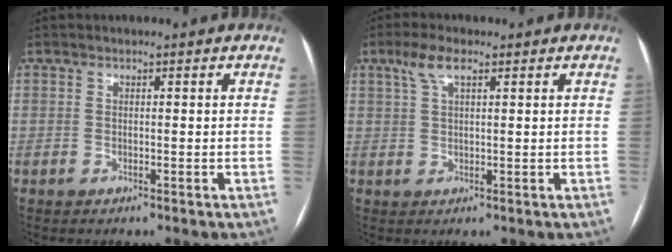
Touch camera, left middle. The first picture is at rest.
{"total": 3.8, "force": [2.2, 1.0, 2.9], "torque": [-0.068, 0.017, 0.047]}